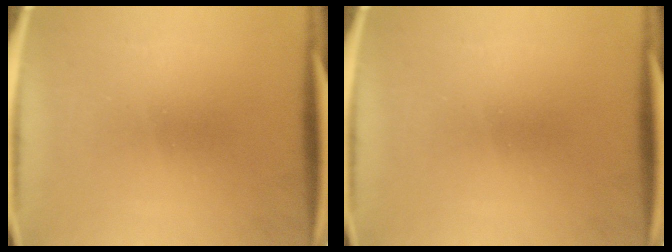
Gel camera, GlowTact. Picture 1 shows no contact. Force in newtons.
{"total": 0.0}